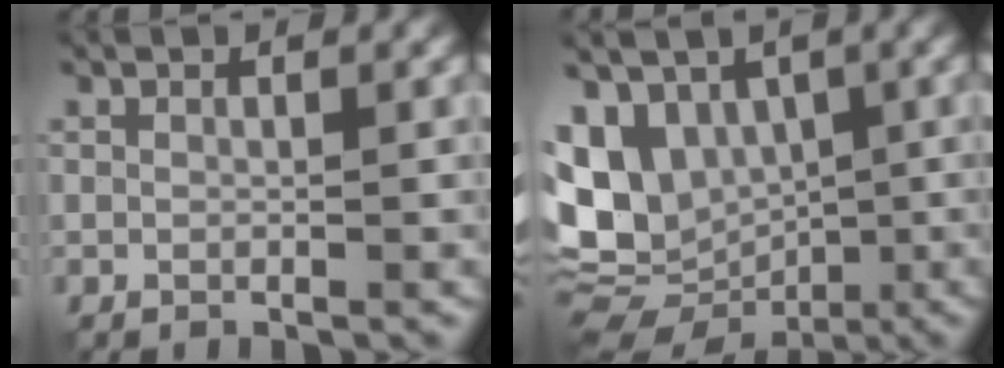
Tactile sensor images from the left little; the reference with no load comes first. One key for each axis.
{"total": 9.7, "fx": -0.3, "fy": 7.9, "fz": 5.6, "tx": -0.107, "ty": 0.007, "tz": 0.000}